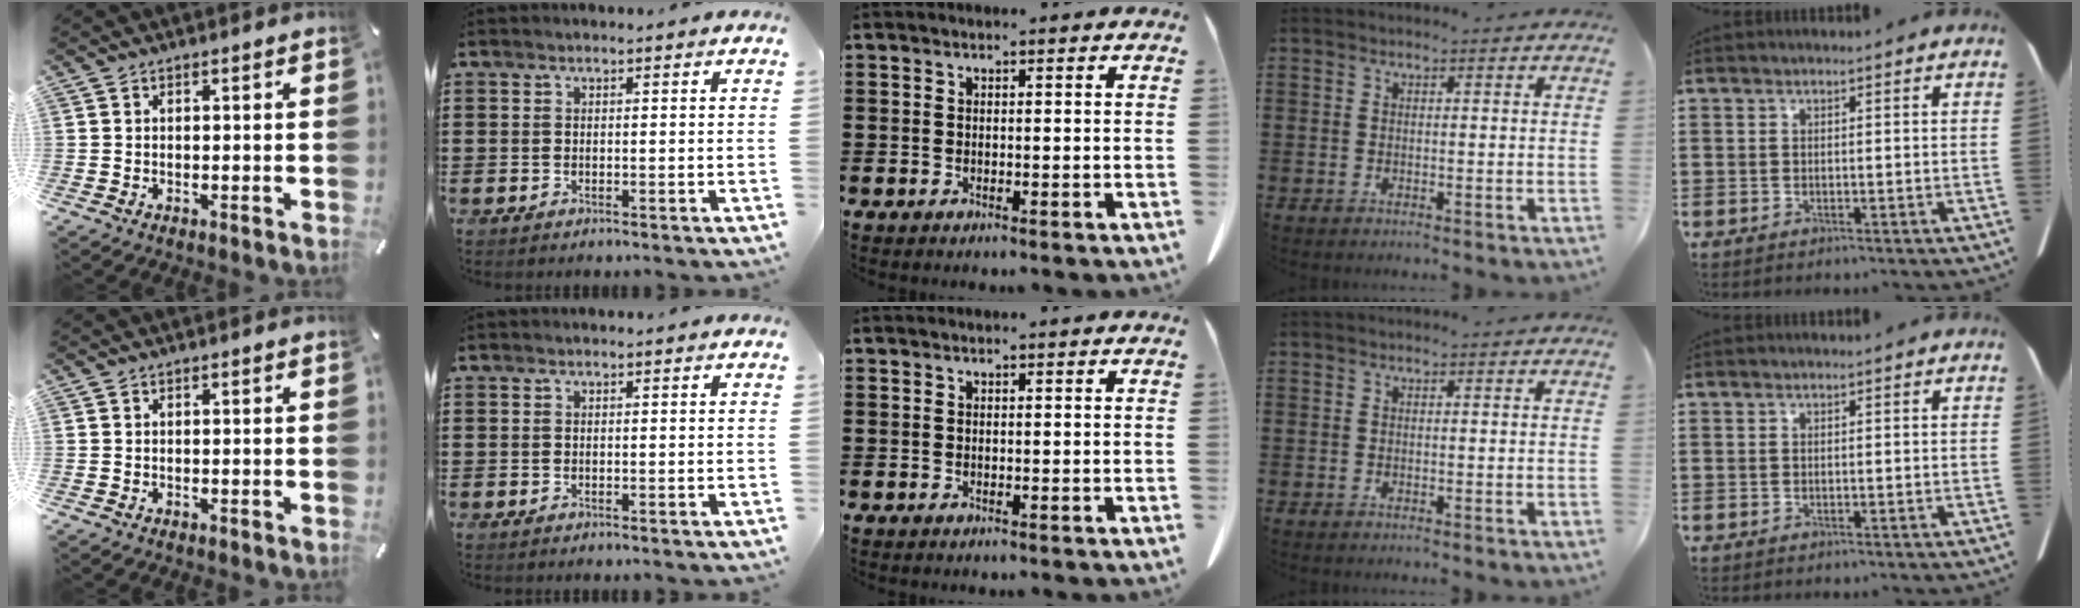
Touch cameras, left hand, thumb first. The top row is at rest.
{}